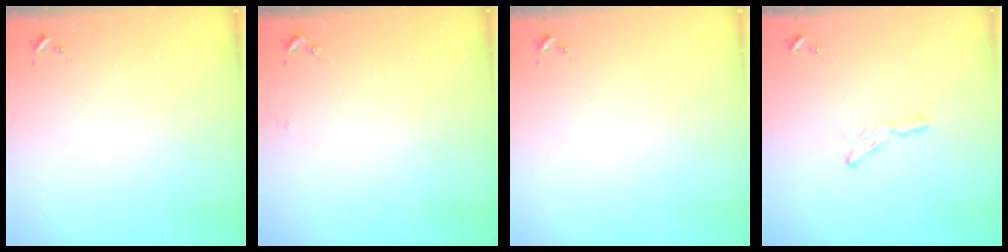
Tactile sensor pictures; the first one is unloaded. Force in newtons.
{"total": 1.4, "press": 1.4, "slide": 0.1}
{"total": 0.0}
{"total": 5.7, "press": 5.7, "slide": 0.1}